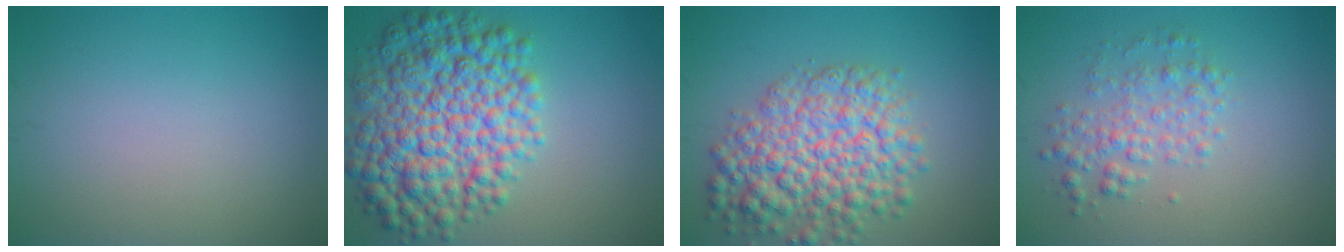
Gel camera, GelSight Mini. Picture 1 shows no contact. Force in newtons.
{"total": 10.8, "press": 10.8, "slide": 0.1}
{"total": 7.9, "press": 7.9, "slide": 0.3}
{"total": 2.9, "press": 2.9, "slide": 0.1}